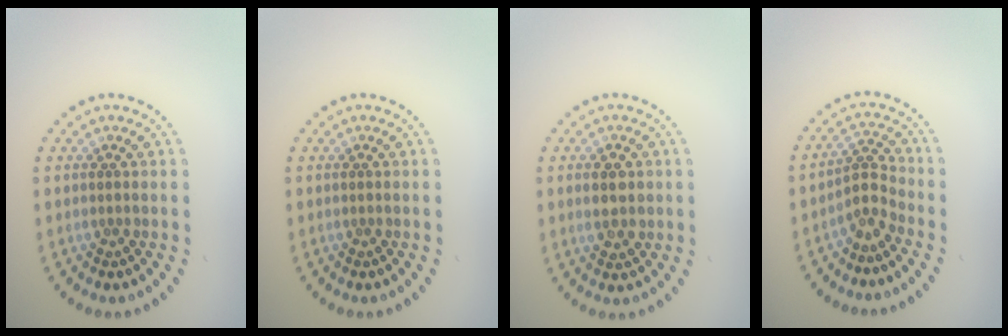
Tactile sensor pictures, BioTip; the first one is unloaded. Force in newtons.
{"total": 0.0}
{"total": 2.5, "press": 2.4, "slide": 0.4}
{"total": 2.5, "press": 1.7, "slide": 1.8}